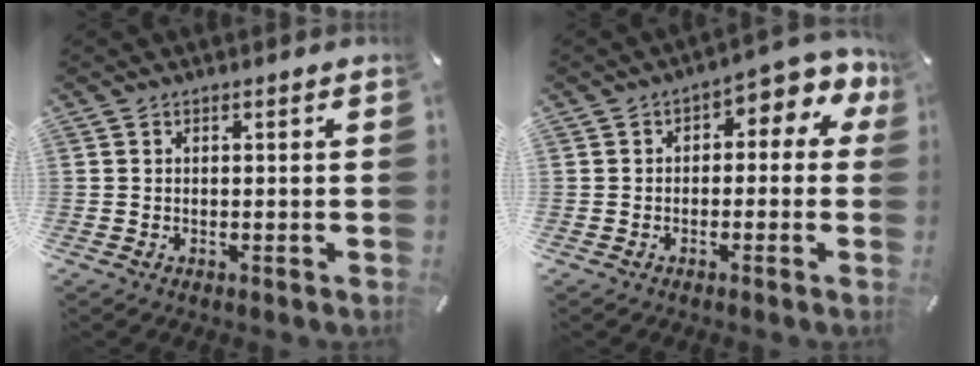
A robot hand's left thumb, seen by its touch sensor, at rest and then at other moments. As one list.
[{"total": 5.0, "force": [-0.2, 3.6, 3.4], "torque": [-0.041, -0.003, -0.012]}]